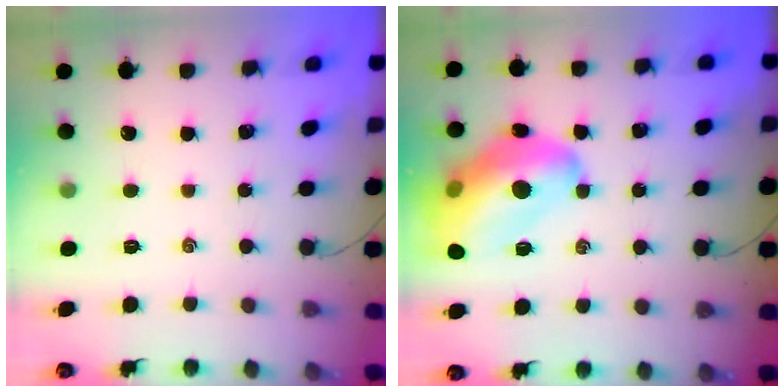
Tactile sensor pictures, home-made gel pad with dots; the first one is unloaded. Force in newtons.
{"total": 19.3, "press": 18.8, "slide": 4.1}